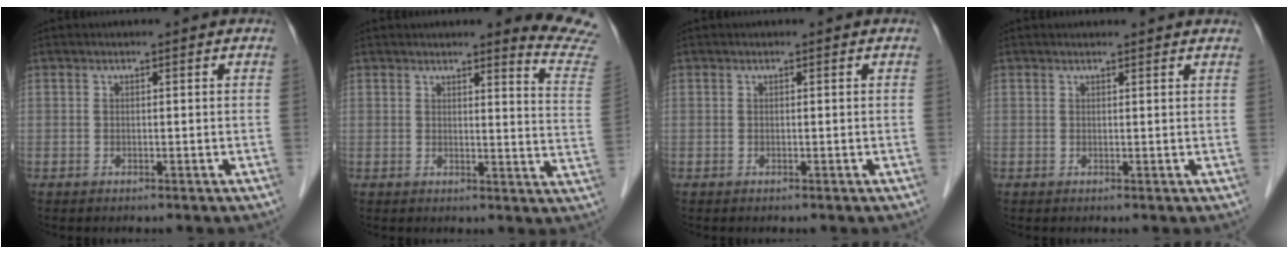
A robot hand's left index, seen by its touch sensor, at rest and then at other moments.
{"total": 9.3, "force": [9.2, -1.1, 1.2], "torque": [-0.006, -0.097, 0.077]}
{"total": 0.0}
{"total": 4.1, "force": [4.0, 0.4, 1.0], "torque": [-0.016, 0.015, 0.040]}